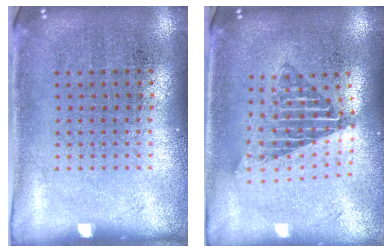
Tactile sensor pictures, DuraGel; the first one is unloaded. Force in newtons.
{"total": 1.7, "press": 1.3, "slide": 1.0}